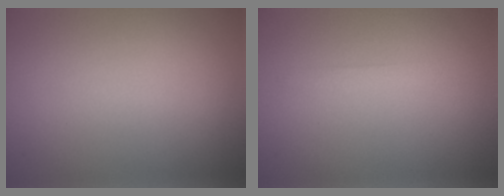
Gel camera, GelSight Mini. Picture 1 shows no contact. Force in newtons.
{"total": 0.8, "press": 0.8, "slide": 0.0}